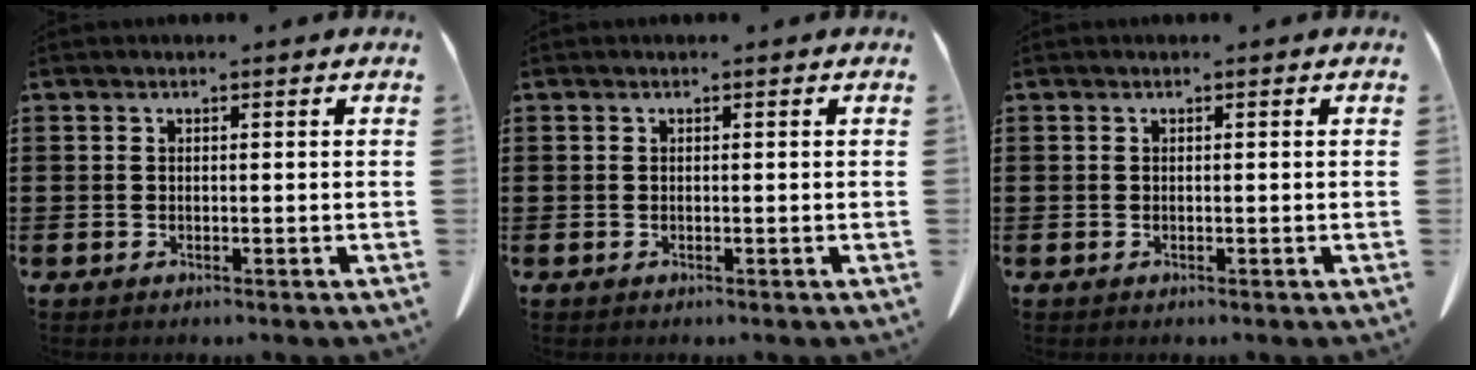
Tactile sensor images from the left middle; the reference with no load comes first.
{"total": 0.0}
{"total": 0.0}